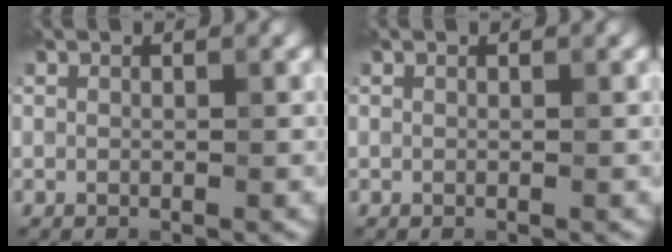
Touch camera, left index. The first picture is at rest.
{"total": 0.0}